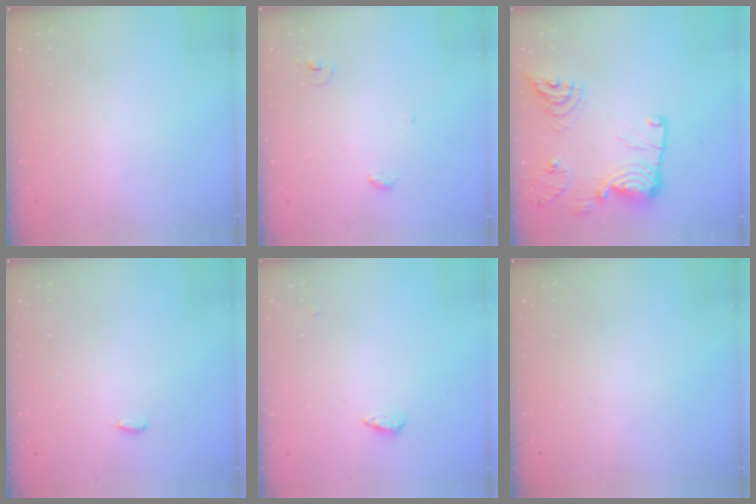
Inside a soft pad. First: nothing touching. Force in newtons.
{"total": 3.7, "press": 3.7, "slide": 0.3}
{"total": 19.2, "press": 19.2, "slide": 1.1}
{"total": 2.9, "press": 2.8, "slide": 0.9}
{"total": 3.2, "press": 3.1, "slide": 0.3}
{"total": 0.0}